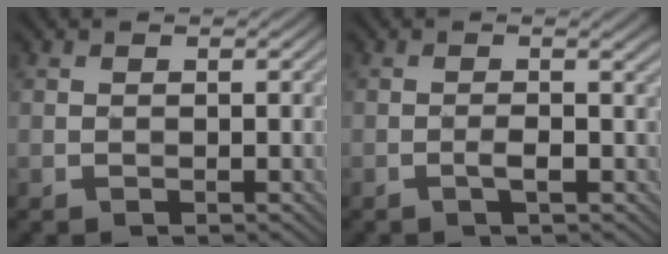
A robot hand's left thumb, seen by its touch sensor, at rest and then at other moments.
{"total": 2.4, "force": [-0.5, 0.0, 2.4], "torque": [-0.042, 0.006, -0.013]}